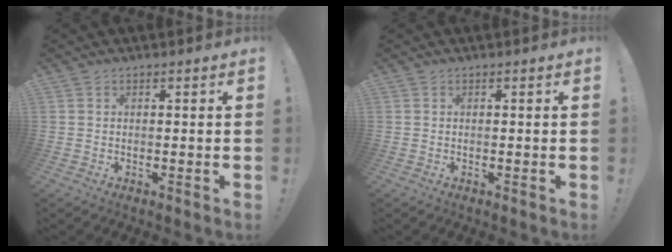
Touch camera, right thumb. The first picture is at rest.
{"total": 0.0}